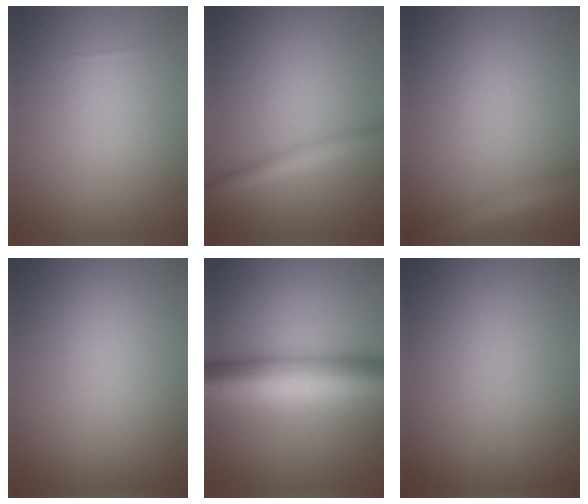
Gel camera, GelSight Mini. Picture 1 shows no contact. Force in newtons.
{"total": 2.3, "press": 2.3, "slide": 0.1}
{"total": 3.0, "press": 3.0, "slide": 0.1}
{"total": 0.0}
{"total": 9.8, "press": 9.8, "slide": 0.2}
{"total": 0.0}